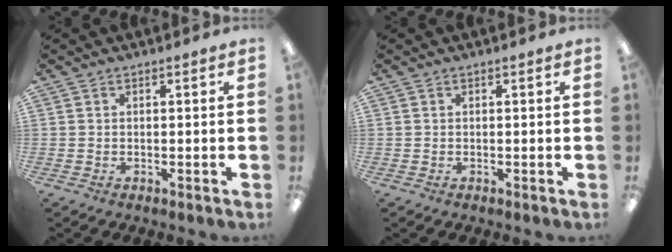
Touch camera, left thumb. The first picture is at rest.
{"total": 0.0}